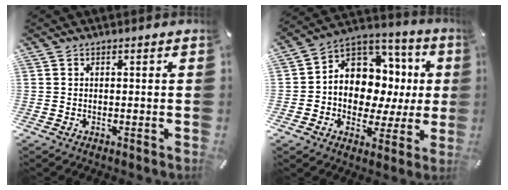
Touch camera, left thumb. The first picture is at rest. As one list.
[{"total": 12.2, "force": [1.8, 10.6, 5.7], "torque": [-0.089, -0.028, 0.045]}]